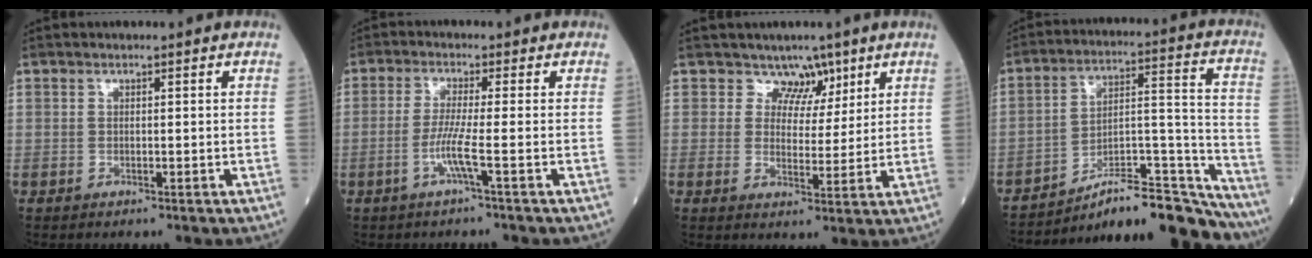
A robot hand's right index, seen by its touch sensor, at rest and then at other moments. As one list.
[{"total": 3.9, "force": [-1.5, -1.1, 3.4], "torque": [-0.074, -0.008, -0.035]}, {"total": 4.4, "force": [3.1, 3.1, 0.0], "torque": [0.014, -0.006, 0.045]}, {"total": 19.8, "force": [-18.2, 1.9, 7.5], "torque": [-0.072, 0.043, -0.275]}]